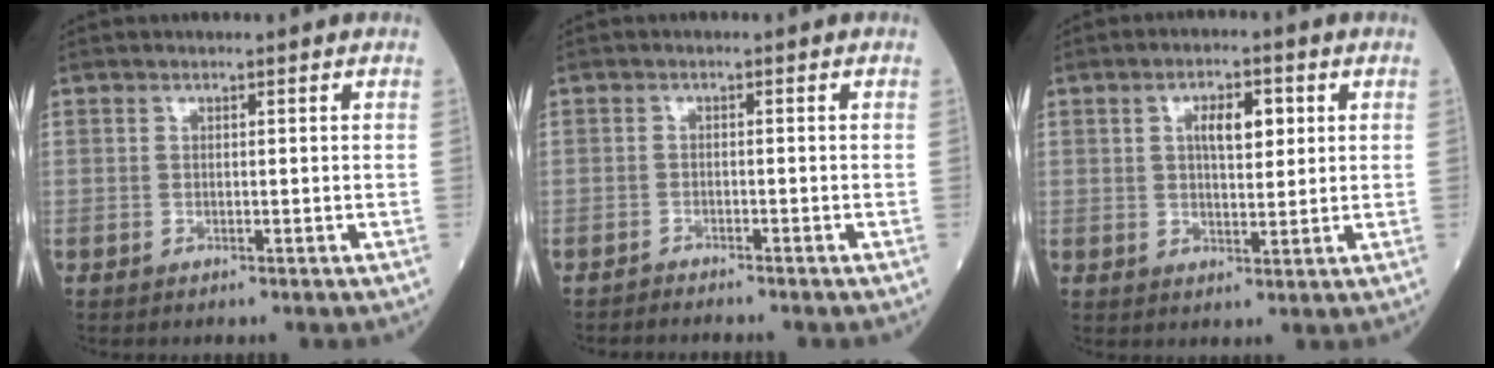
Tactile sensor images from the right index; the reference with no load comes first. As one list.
[{"total": 2.5, "force": [-2.5, -0.1, 0.6], "torque": [-0.012, -0.005, -0.034]}, {"total": 5.3, "force": [1.7, 2.0, 4.6], "torque": [-0.077, 0.008, 0.031]}]